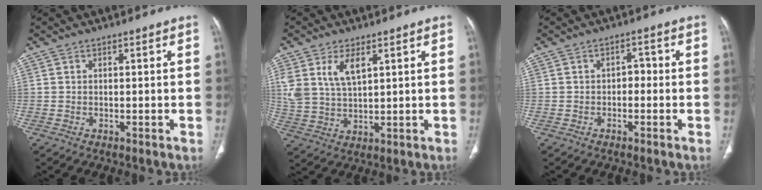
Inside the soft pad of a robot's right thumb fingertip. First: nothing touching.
{"total": 8.3, "force": [3.8, 4.3, 6.0], "torque": [-0.118, -0.010, 0.084]}
{"total": 2.2, "force": [-0.6, 1.6, 1.4], "torque": [-0.008, 0.015, -0.015]}